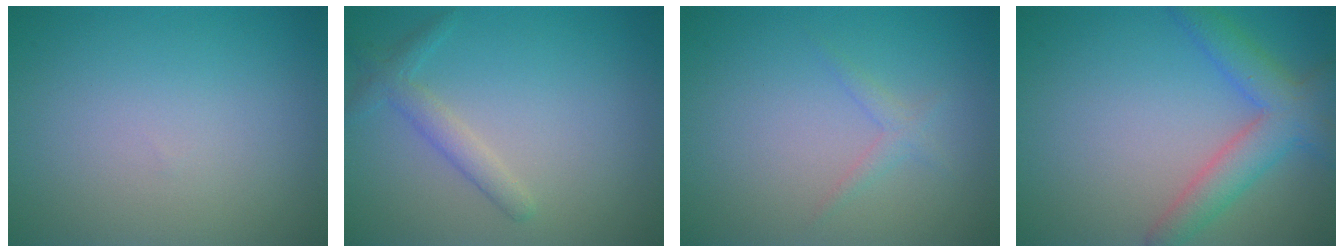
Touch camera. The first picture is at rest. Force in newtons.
{"total": 2.0, "press": 2.0, "slide": 0.1}
{"total": 1.1, "press": 1.1, "slide": 0.0}
{"total": 4.6, "press": 4.6, "slide": 0.1}